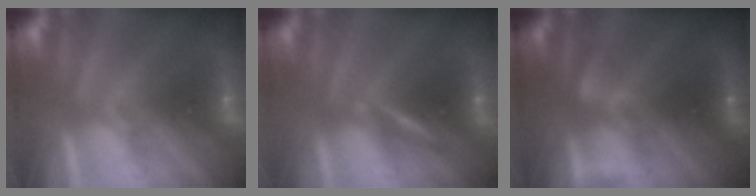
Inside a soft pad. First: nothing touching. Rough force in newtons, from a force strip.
{"total": 2.2}
{"total": 2.4}